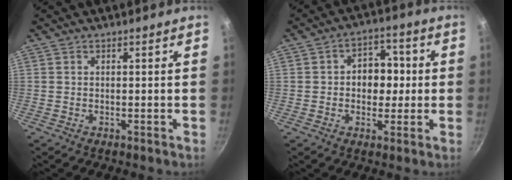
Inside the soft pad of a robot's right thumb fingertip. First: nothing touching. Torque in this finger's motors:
{"motor_torque": [-0.63, 0.47, -0.11, 0.37, 0.02]}